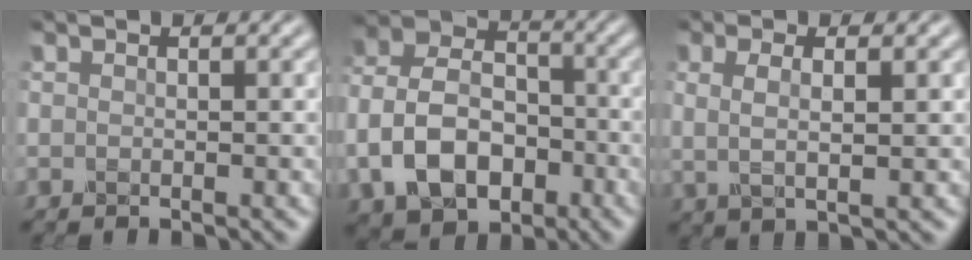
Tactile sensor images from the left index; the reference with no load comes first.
{"total": 9.2, "force": [-2.9, 6.5, 5.8], "torque": [-0.117, 0.001, -0.064]}
{"total": 2.8, "force": [0.8, 0.8, 2.6], "torque": [-0.053, -0.001, 0.016]}